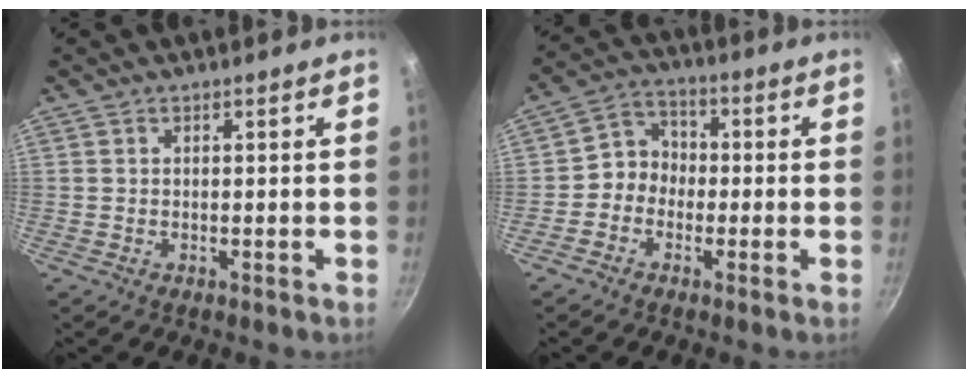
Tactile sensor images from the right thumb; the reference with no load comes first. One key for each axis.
{"total": 5.8, "fx": -1.4, "fy": 5.1, "fz": 2.4, "tx": -0.007, "ty": 0.027, "tz": -0.041}